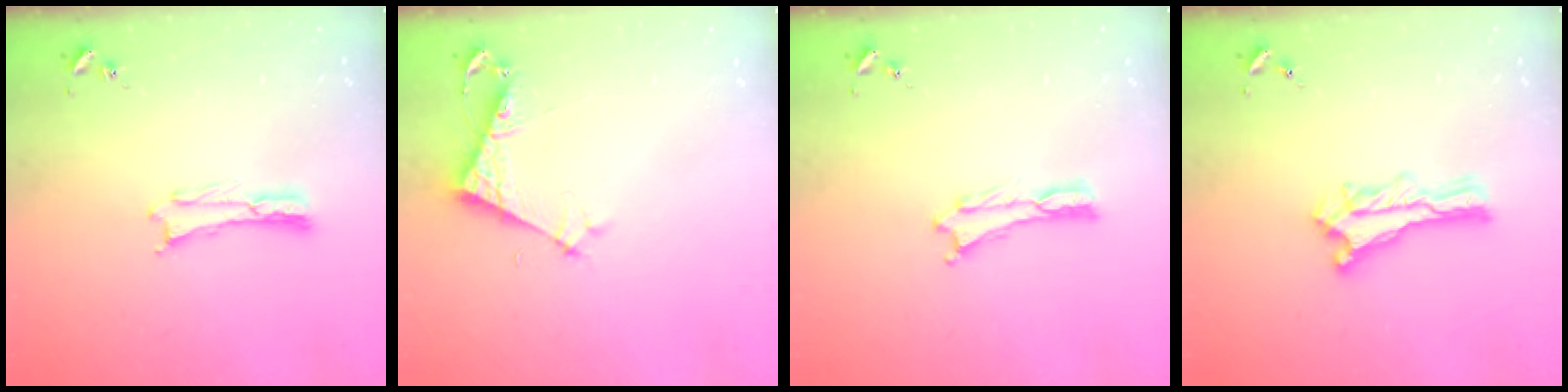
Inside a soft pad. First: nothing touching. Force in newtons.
{"total": 4.9, "press": 4.9, "slide": 0.2}
{"total": 0.0}
{"total": 0.6, "press": 0.5, "slide": 0.2}